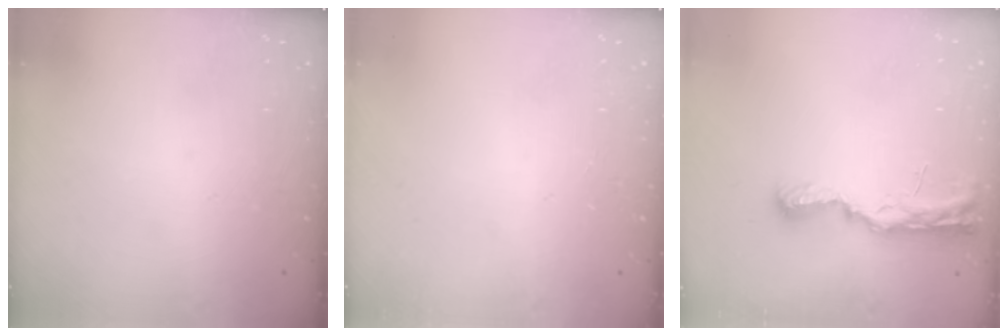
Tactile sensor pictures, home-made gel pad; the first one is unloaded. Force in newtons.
{"total": 0.0}
{"total": 11.2, "press": 9.8, "slide": 5.4}